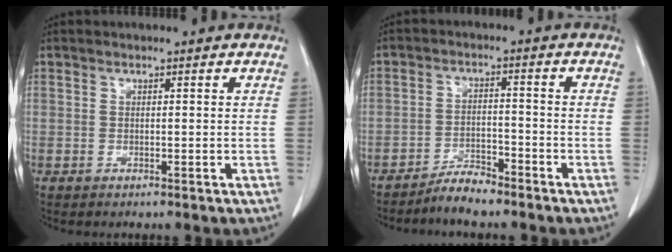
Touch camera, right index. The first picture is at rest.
{"total": 3.7, "force": [-3.6, 0.7, 0.9], "torque": [-0.013, -0.006, -0.066]}